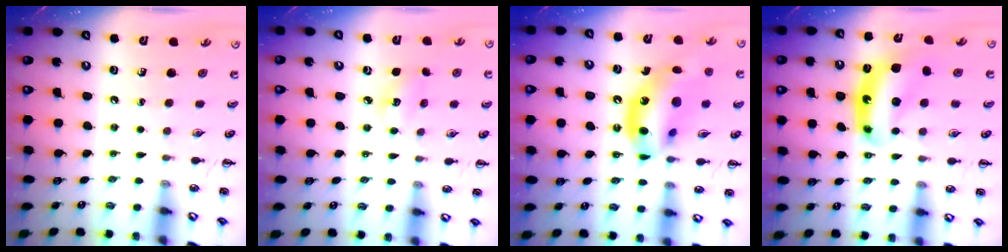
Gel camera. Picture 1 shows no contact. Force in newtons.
{"total": 3.7, "press": 3.6, "slide": 0.8}
{"total": 17.3, "press": 16.7, "slide": 4.4}
{"total": 7.2, "press": 7.1, "slide": 1.5}